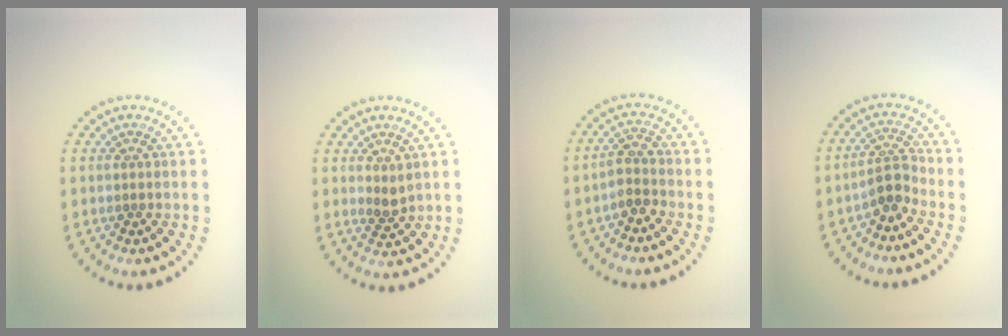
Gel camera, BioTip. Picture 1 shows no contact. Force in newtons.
{"total": 1.2, "press": 0.9, "slide": 0.7}
{"total": 2.0, "press": 1.7, "slide": 1.0}
{"total": 2.4, "press": 1.7, "slide": 1.7}